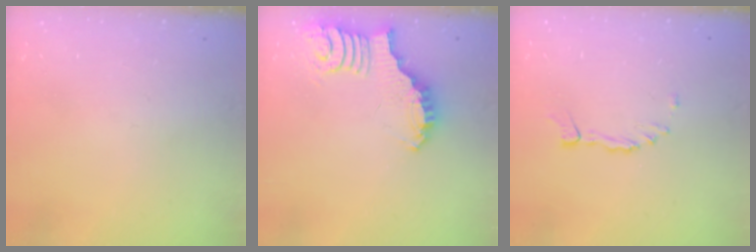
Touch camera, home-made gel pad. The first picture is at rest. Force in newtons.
{"total": 2.6, "press": 2.6, "slide": 0.5}
{"total": 2.3, "press": 2.3, "slide": 0.2}